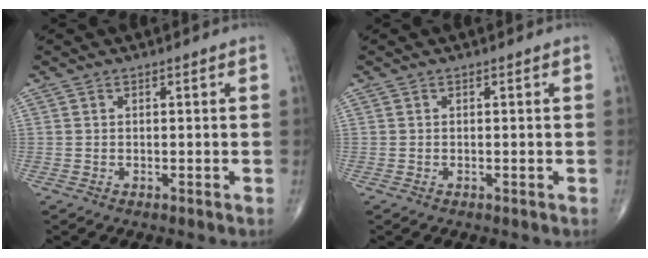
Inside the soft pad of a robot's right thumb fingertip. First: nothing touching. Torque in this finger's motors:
{"motor_torque": [0.31, -0.45, -0.39, -0.25, 0.03]}